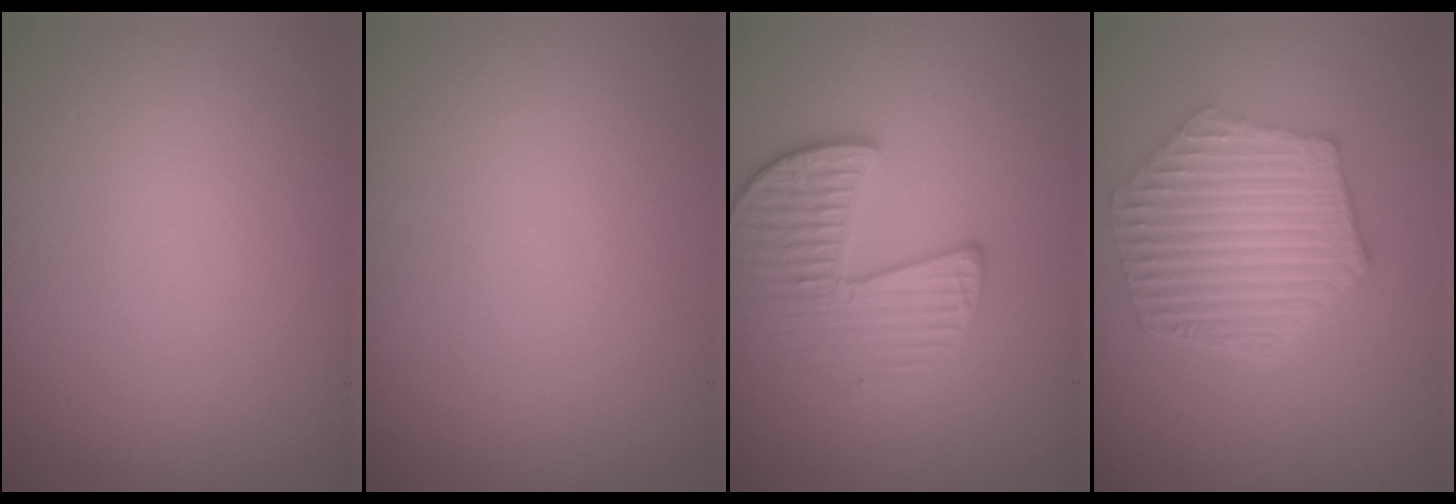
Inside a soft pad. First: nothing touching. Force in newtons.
{"total": 0.0}
{"total": 3.4, "press": 3.3, "slide": 1.0}
{"total": 6.5, "press": 4.9, "slide": 4.3}